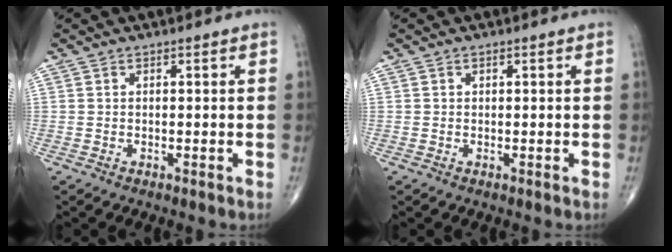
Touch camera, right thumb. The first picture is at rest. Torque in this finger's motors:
{"motor_torque": [-0.55, 0.10, 0.08, 0.20, 0.02]}